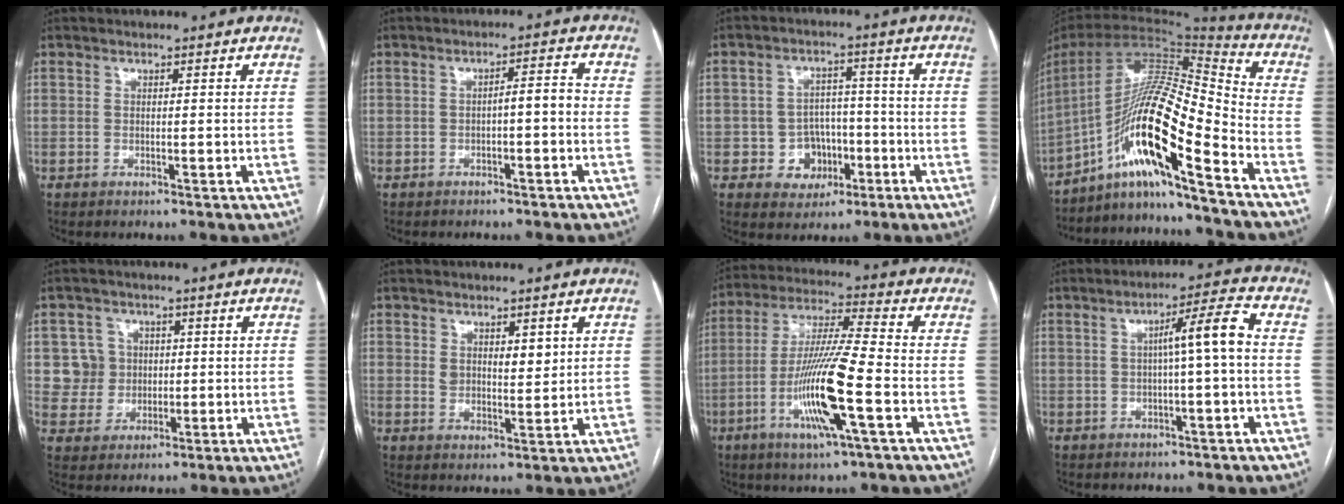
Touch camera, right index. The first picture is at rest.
{"total": 3.1, "force": [-0.9, 0.6, 2.9], "torque": [-0.040, 0.014, -0.013]}
{"total": 6.5, "force": [-2.1, 6.0, 1.6], "torque": [-0.014, 0.019, -0.023]}
{"total": 18.1, "force": [-10.6, 0.5, 14.7], "torque": [-0.287, 0.012, -0.193]}
{"total": 6.0, "force": [1.2, 5.8, 0.0], "torque": [0.009, 0.018, 0.028]}
{"total": 4.1, "force": [1.8, 2.3, 3.0], "torque": [-0.048, 0.000, 0.035]}
{"total": 14.2, "force": [-4.7, 0.1, 13.4], "torque": [-0.268, -0.011, -0.092]}
{"total": 6.2, "force": [-0.1, -0.5, 6.2], "torque": [-0.096, 0.017, 0.000]}